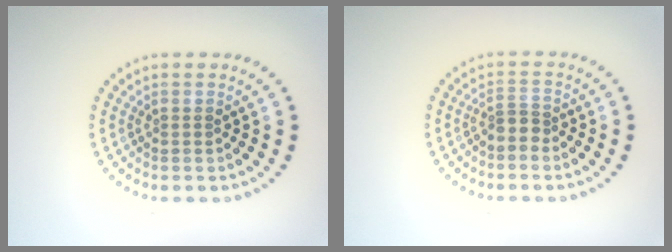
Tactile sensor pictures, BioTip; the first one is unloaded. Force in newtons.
{"total": 1.8, "press": 1.2, "slide": 1.3}